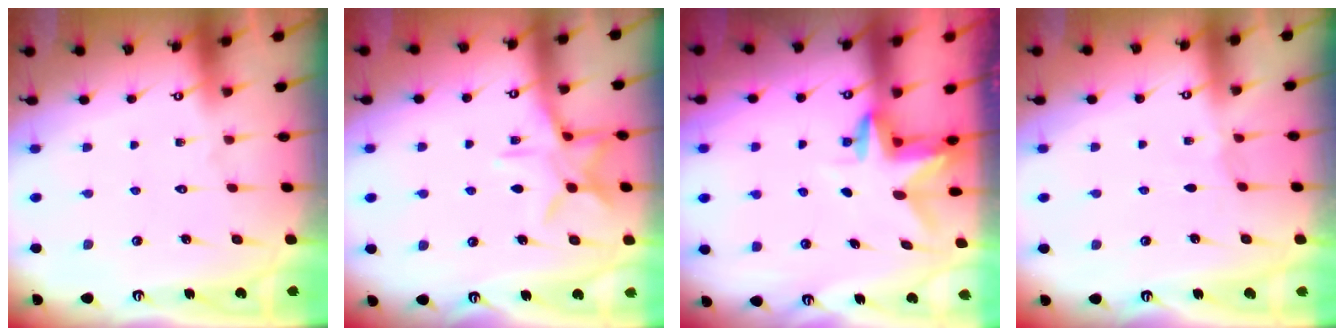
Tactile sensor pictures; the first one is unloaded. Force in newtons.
{"total": 9.7, "press": 9.6, "slide": 0.6}
{"total": 3.1, "press": 3.1, "slide": 0.3}
{"total": 2.3, "press": 2.3, "slide": 0.4}